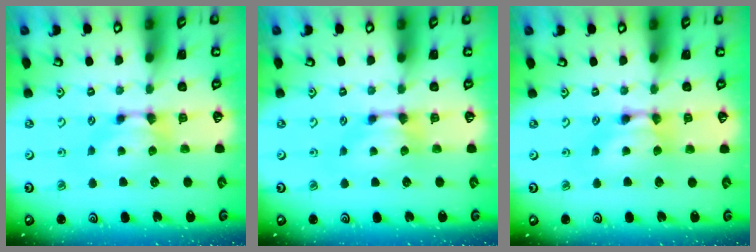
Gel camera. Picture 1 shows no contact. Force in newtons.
{"total": 0.5, "press": 0.3, "slide": 0.4}
{"total": 1.8, "press": 1.7, "slide": 0.0}